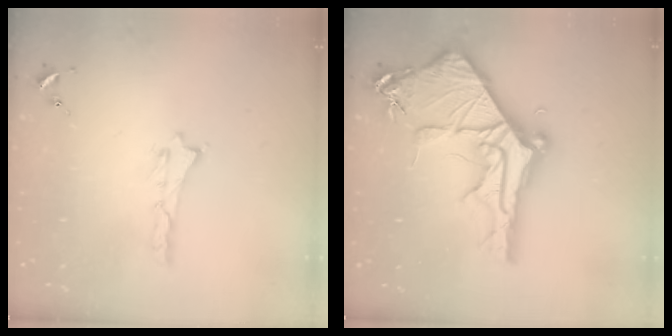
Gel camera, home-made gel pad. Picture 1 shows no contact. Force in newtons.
{"total": 11.1, "press": 11.0, "slide": 1.3}